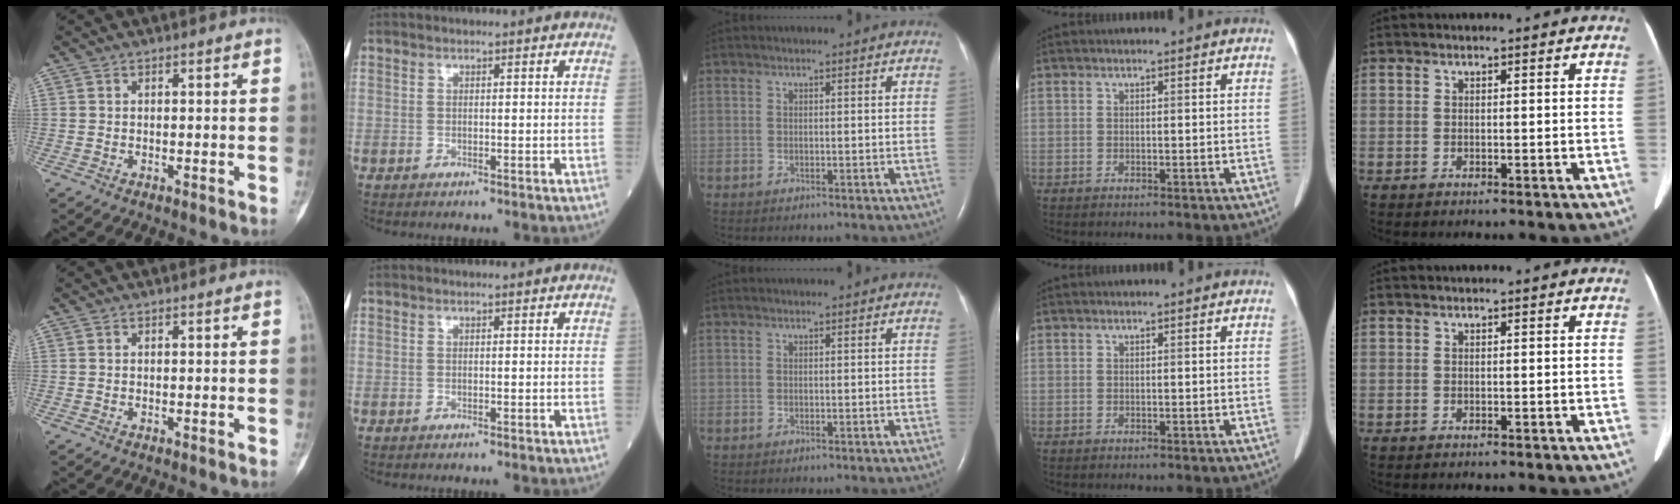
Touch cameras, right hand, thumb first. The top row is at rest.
{}